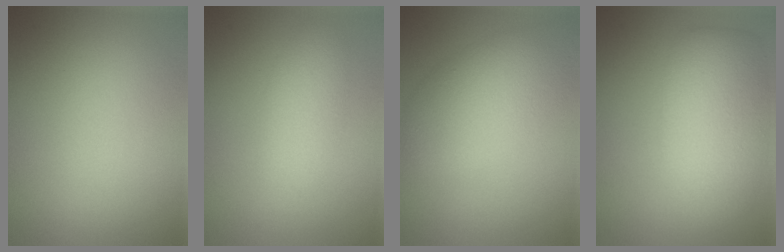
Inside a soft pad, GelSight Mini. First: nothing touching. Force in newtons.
{"total": 2.6, "press": 2.6, "slide": 0.1}
{"total": 6.0, "press": 6.0, "slide": 0.4}
{"total": 7.0, "press": 7.0, "slide": 0.4}